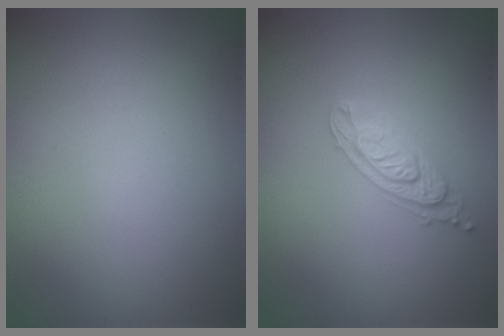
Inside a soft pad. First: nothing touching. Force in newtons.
{"total": 2.4, "press": 2.2, "slide": 0.8}